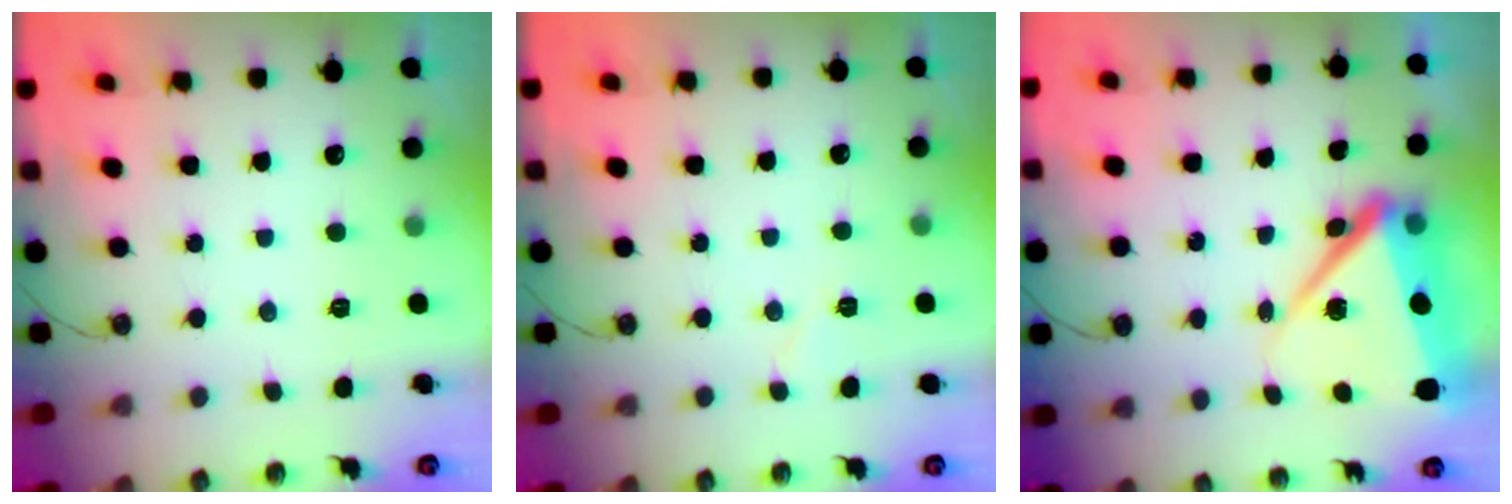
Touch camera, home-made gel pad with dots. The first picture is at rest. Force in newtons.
{"total": 4.5, "press": 4.1, "slide": 1.9}
{"total": 12.2, "press": 11.3, "slide": 4.5}